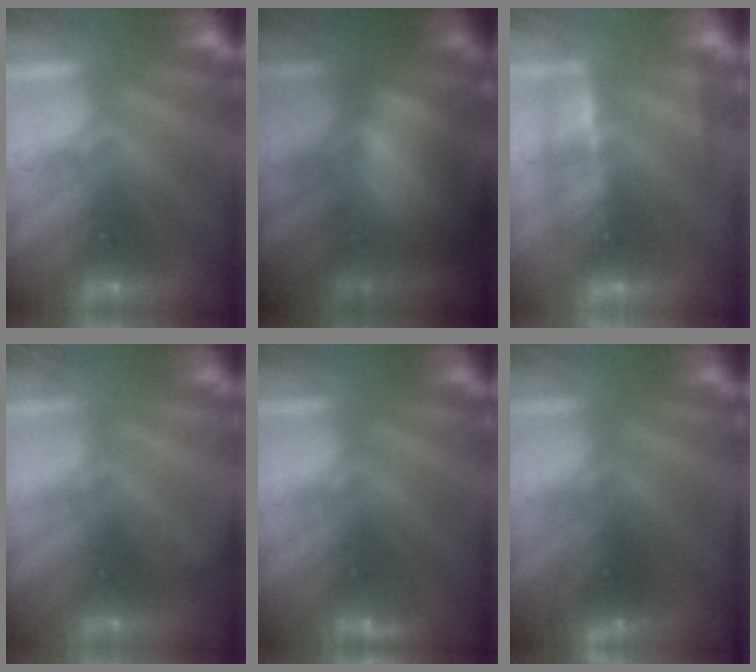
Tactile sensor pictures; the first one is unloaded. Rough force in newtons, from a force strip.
{"total": 9.1}
{"total": 2.2}
{"total": 2.1}
{"total": 2.9}
{"total": 7.2}